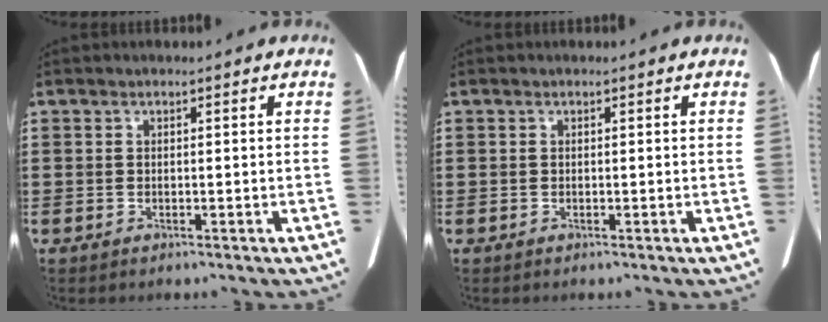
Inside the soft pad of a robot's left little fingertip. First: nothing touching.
{"total": 0.0}